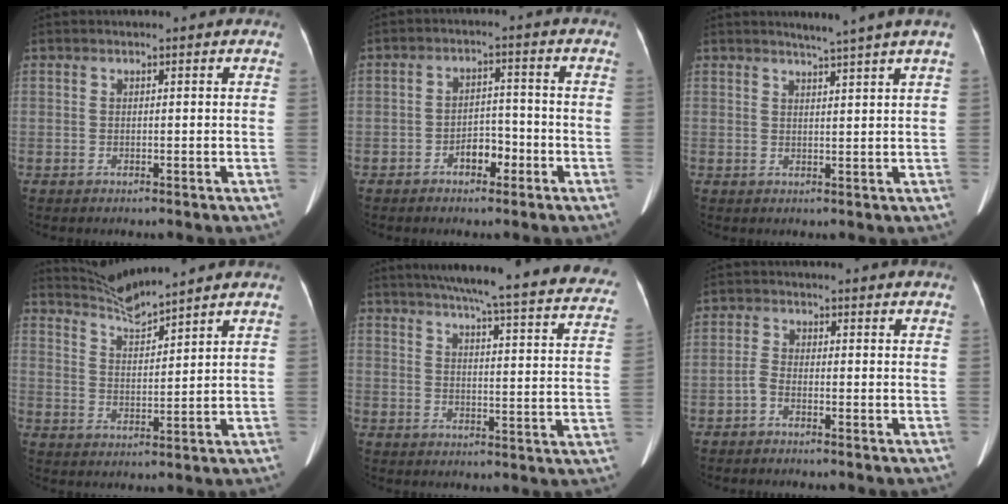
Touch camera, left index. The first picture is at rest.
{"total": 4.0, "force": [-2.4, 2.1, 2.5], "torque": [-0.040, 0.011, -0.042]}
{"total": 4.3, "force": [3.4, -1.5, 2.1], "torque": [-0.025, -0.004, 0.045]}
{"total": 5.8, "force": [5.6, -1.2, 0.6], "torque": [-0.023, -0.006, 0.113]}
{"total": 30.1, "force": [26.4, 2.6, 14.2], "torque": [-0.189, -0.052, 0.306]}
{"total": 1.7, "force": [-1.2, 0.5, 1.1], "torque": [-0.034, -0.002, -0.027]}